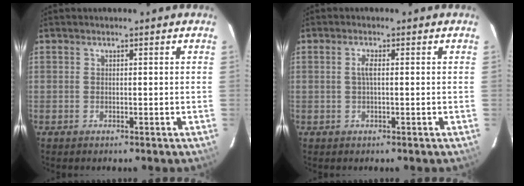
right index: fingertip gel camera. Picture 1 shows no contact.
{"total": 1.6, "force": [0.1, 0.1, 1.6], "torque": [-0.033, 0.002, -0.001]}